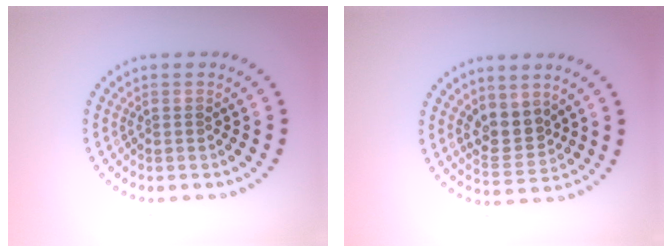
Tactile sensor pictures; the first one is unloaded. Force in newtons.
{"total": 2.9, "press": 2.6, "slide": 1.3}